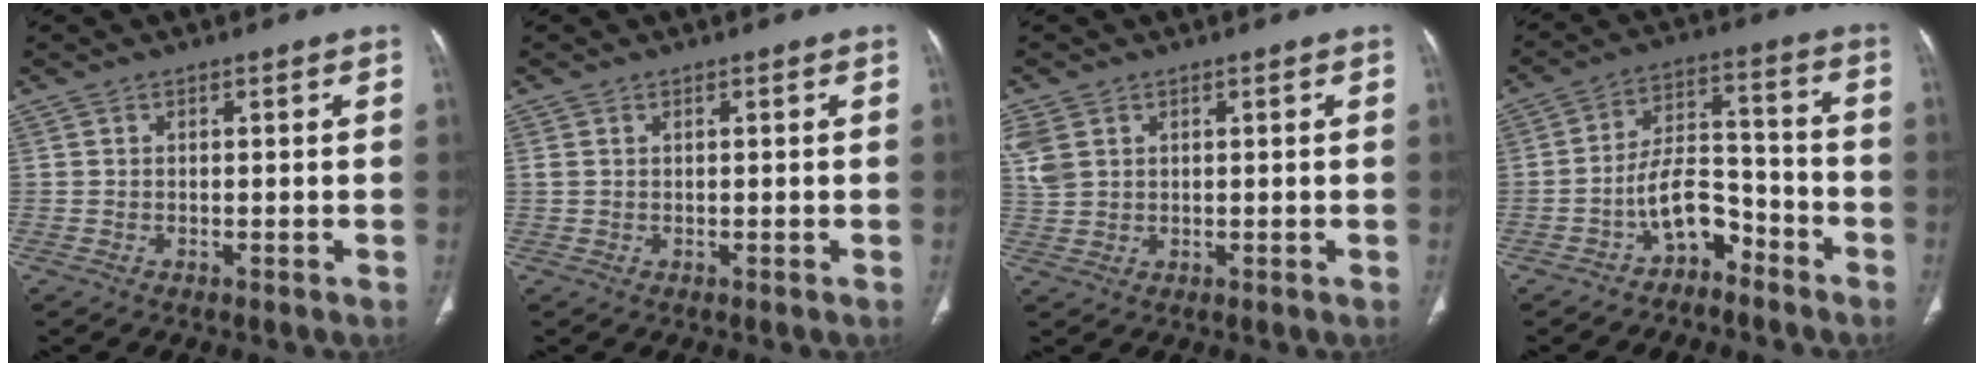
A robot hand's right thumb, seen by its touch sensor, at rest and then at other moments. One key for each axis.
{"total": 0.7, "fx": 0.4, "fy": 0.4, "fz": 0.5, "tx": -0.012, "ty": 0.009, "tz": 0.013}
{"total": 4.1, "fx": 1.7, "fy": 2.9, "fz": 2.3, "tx": -0.055, "ty": 0.003, "tz": 0.045}
{"total": 8.6, "fx": -5.3, "fy": 4.8, "fz": 4.7, "tx": -0.061, "ty": 0.076, "tz": -0.097}